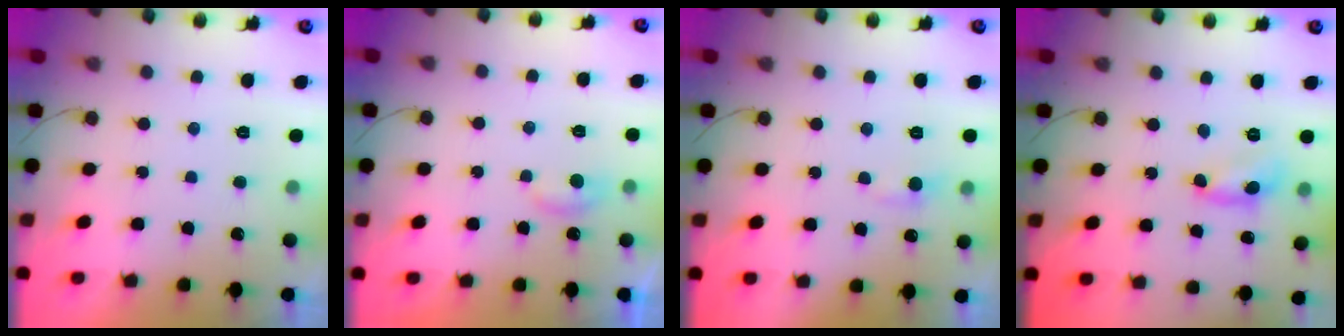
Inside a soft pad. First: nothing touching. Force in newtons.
{"total": 4.1, "press": 4.1, "slide": 0.3}
{"total": 4.6, "press": 4.6, "slide": 0.5}
{"total": 4.9, "press": 4.8, "slide": 0.4}